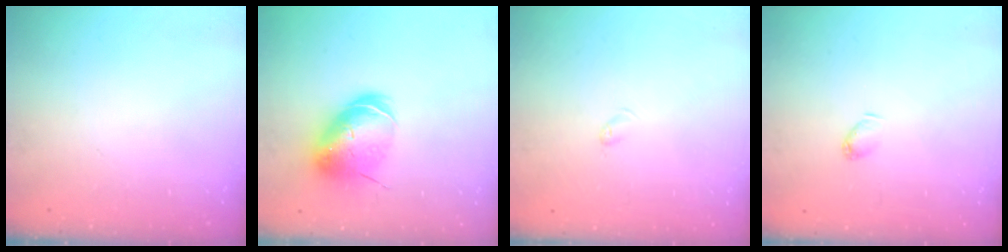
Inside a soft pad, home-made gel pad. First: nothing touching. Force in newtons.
{"total": 10.8, "press": 10.5, "slide": 2.2}
{"total": 2.7, "press": 2.6, "slide": 0.4}
{"total": 2.8, "press": 2.8, "slide": 0.4}